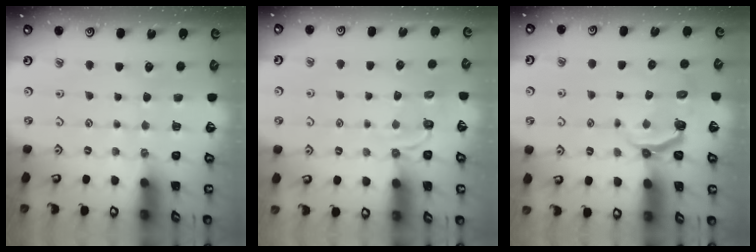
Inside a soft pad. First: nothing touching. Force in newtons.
{"total": 3.3, "press": 1.9, "slide": 2.7}
{"total": 4.1, "press": 2.7, "slide": 3.0}